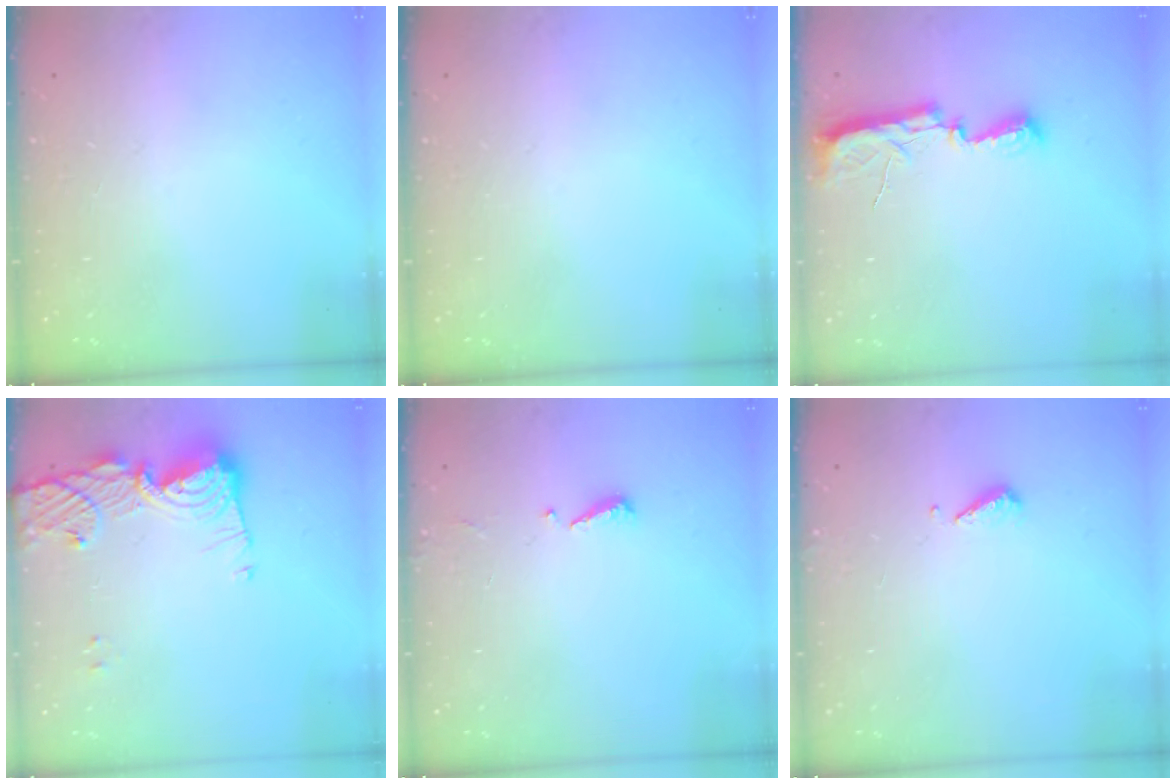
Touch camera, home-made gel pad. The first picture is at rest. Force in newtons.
{"total": 0.0}
{"total": 7.7, "press": 7.7, "slide": 0.8}
{"total": 12.7, "press": 12.6, "slide": 1.2}
{"total": 4.9, "press": 4.8, "slide": 0.4}
{"total": 3.9, "press": 3.9, "slide": 0.4}